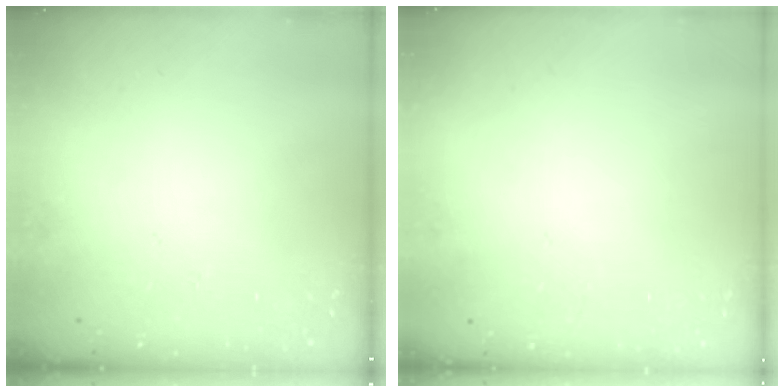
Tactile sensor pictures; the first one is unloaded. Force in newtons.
{"total": 2.2, "press": 2.2, "slide": 0.1}